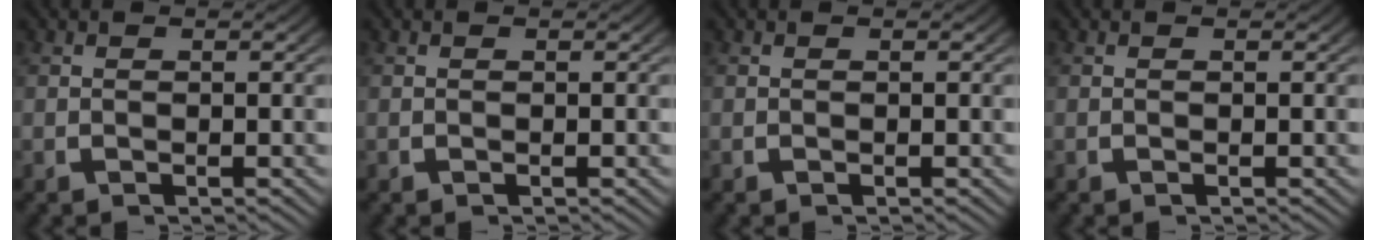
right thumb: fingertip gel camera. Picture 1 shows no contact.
{"total": 0.0}
{"total": 0.0}
{"total": 0.0}